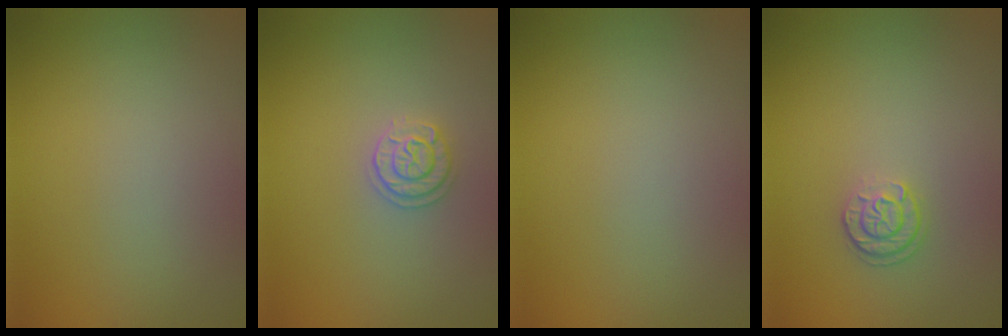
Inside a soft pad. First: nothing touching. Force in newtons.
{"total": 1.9, "press": 1.9, "slide": 0.2}
{"total": 0.0}
{"total": 1.7, "press": 1.6, "slide": 0.7}